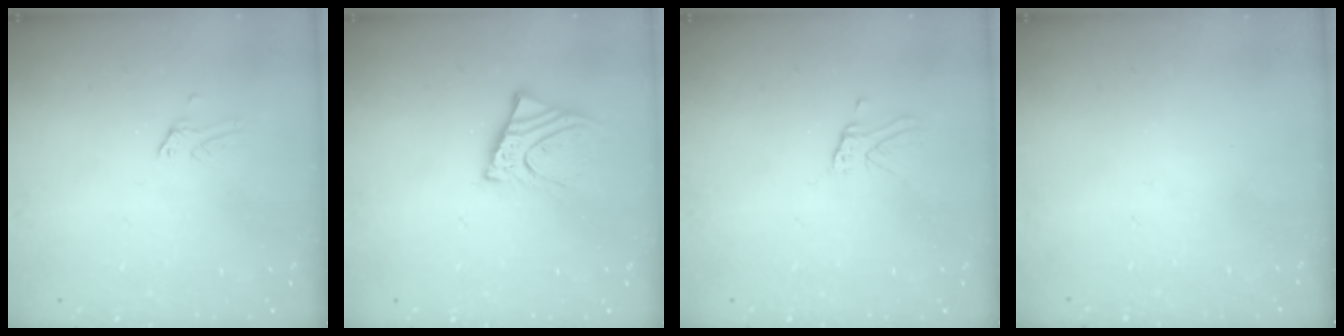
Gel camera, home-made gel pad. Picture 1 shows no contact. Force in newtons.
{"total": 10.2, "press": 10.1, "slide": 1.2}
{"total": 3.9, "press": 3.9, "slide": 0.3}
{"total": 0.0}